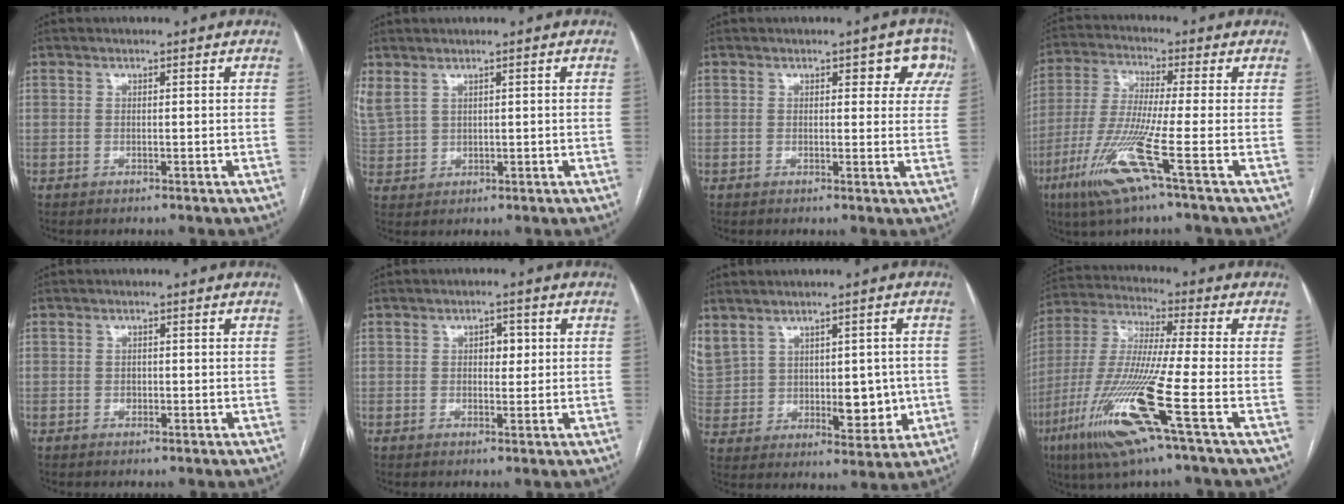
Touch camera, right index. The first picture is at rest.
{"total": 5.4, "force": [3.1, 3.2, 3.0], "torque": [-0.086, 0.009, 0.079]}
{"total": 4.8, "force": [2.2, 2.7, 3.2], "torque": [-0.012, 0.011, 0.016]}
{"total": 11.7, "force": [-5.4, -0.9, 10.3], "torque": [-0.218, -0.030, -0.112]}
{"total": 0.8, "force": [-0.1, 0.7, 0.4], "torque": [-0.005, 0.002, -0.002]}
{"total": 2.6, "force": [0.5, 1.5, 2.0], "torque": [-0.026, 0.008, 0.007]}
{"total": 15.3, "force": [3.6, 10.0, 11.1], "torque": [-0.238, 0.019, 0.097]}
{"total": 16.9, "force": [-7.3, -0.4, 15.2], "torque": [-0.332, -0.032, -0.144]}